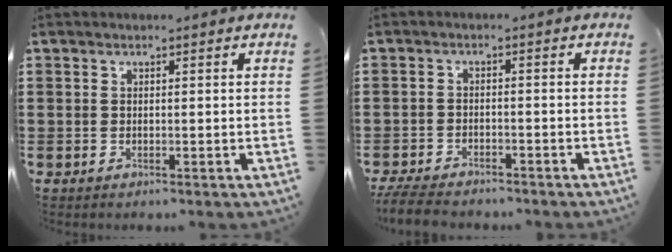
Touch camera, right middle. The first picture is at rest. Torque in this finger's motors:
{"motor_torque": [0.85, -0.35, 0.11, 0.10]}